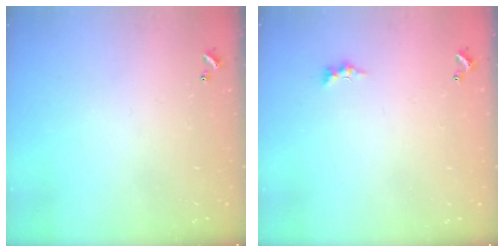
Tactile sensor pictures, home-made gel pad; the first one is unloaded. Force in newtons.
{"total": 0.0}